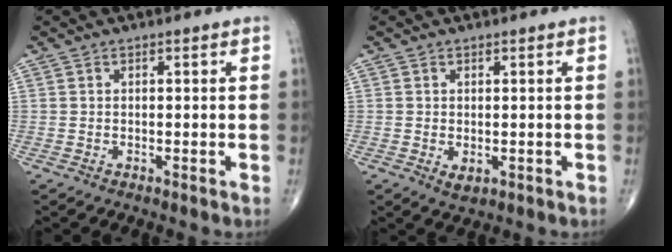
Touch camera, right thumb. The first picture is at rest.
{"total": 2.0, "force": [-0.4, 1.3, 1.5], "torque": [-0.017, -0.003, -0.001]}